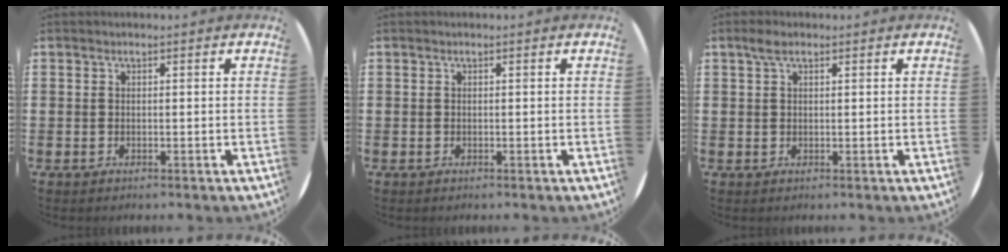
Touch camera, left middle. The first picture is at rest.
{"total": 0.0}
{"total": 1.9, "force": [1.1, 0.8, 1.3], "torque": [-0.020, 0.003, 0.018]}